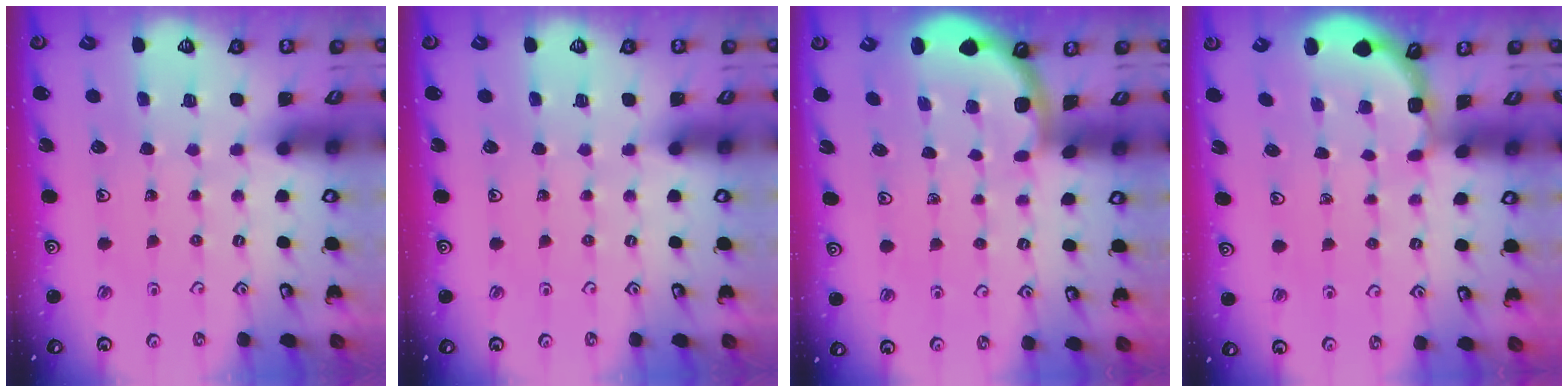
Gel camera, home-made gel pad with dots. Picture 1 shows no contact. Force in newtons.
{"total": 0.0}
{"total": 1.9, "press": 1.9, "slide": 0.0}
{"total": 2.0, "press": 2.0, "slide": 0.1}